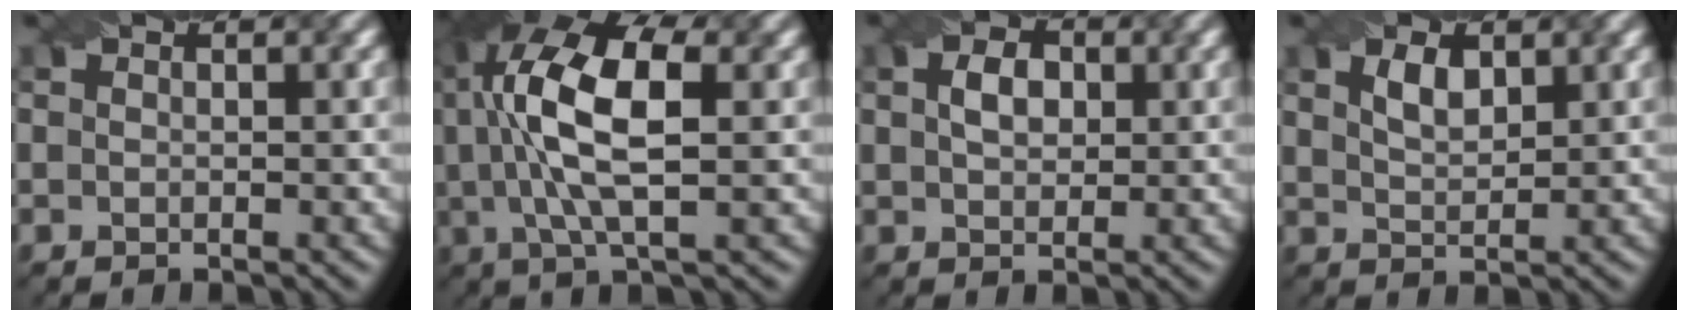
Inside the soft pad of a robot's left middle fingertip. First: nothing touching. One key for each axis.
{"total": 10.3, "fx": 2.0, "fy": 4.0, "fz": 9.3, "tx": -0.186, "ty": 0.016, "tz": 0.032}
{"total": 2.8, "fx": 0.6, "fy": 1.9, "fz": 2.0, "tx": -0.042, "ty": 0.005, "tz": 0.011}
{"total": 2.3, "fx": 1.2, "fy": 1.1, "fz": 1.6, "tx": -0.036, "ty": 0.001, "tz": 0.028}